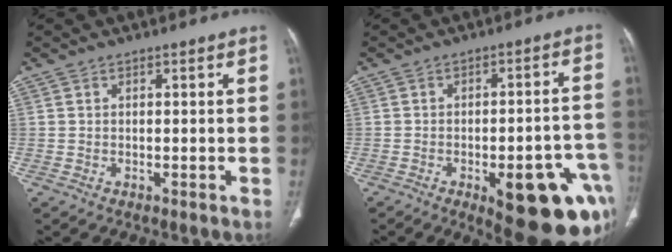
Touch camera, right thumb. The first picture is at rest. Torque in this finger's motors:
{"motor_torque": [2.38, 2.63, 1.37, -1.40, 0.32]}